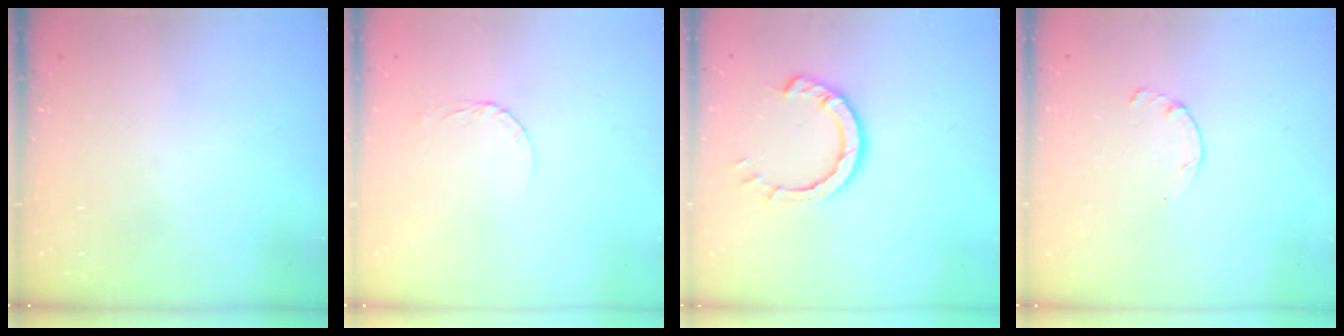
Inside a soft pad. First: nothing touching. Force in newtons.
{"total": 2.6, "press": 2.6, "slide": 0.1}
{"total": 6.3, "press": 6.3, "slide": 0.6}
{"total": 0.9, "press": 0.8, "slide": 0.3}